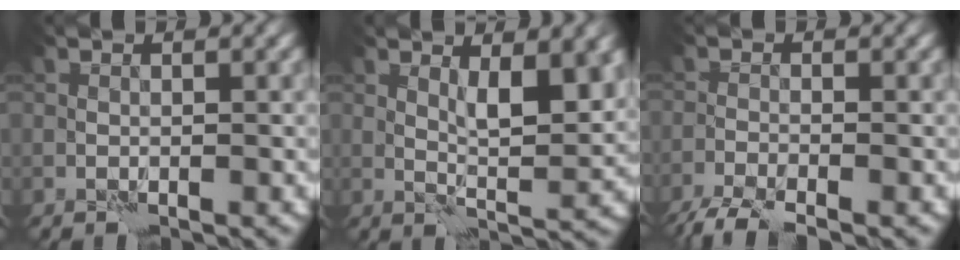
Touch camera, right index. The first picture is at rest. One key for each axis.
{"total": 4.8, "fx": 1.9, "fy": 1.4, "fz": 4.2, "tx": -0.068, "ty": -0.005, "tz": 0.038}
{"total": 3.8, "fx": -3.2, "fy": 0.4, "fz": 2.0, "tx": -0.039, "ty": -0.014, "tz": -0.070}